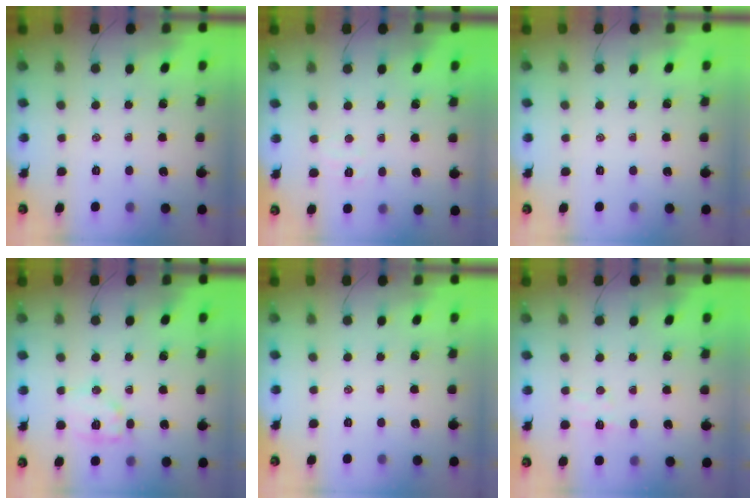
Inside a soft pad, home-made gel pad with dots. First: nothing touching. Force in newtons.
{"total": 3.0, "press": 2.9, "slide": 0.7}
{"total": 0.0}
{"total": 9.8, "press": 9.8, "slide": 0.6}
{"total": 0.0}
{"total": 4.9, "press": 4.9, "slide": 0.7}